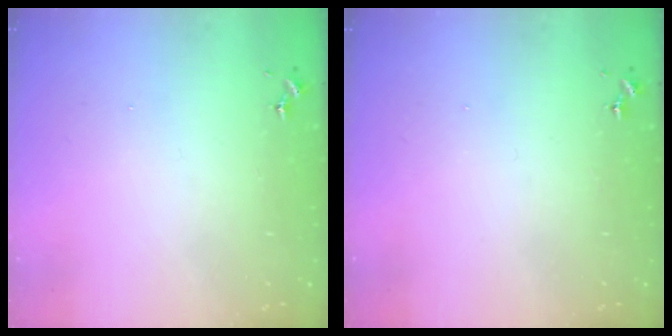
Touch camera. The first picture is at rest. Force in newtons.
{"total": 0.0}